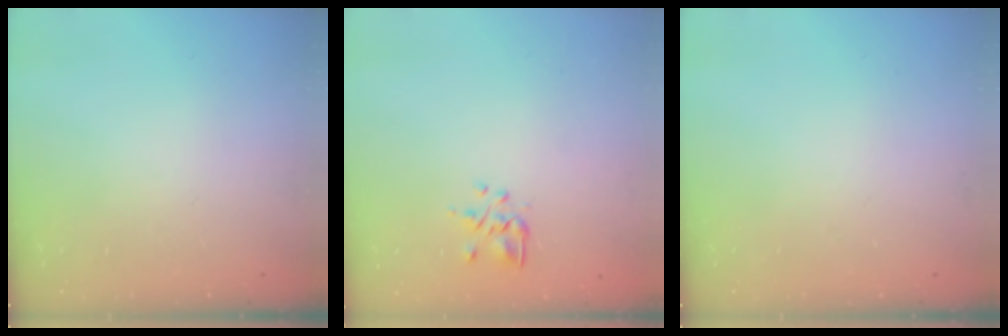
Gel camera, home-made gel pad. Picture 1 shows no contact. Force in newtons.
{"total": 2.9, "press": 2.7, "slide": 1.0}
{"total": 0.0}